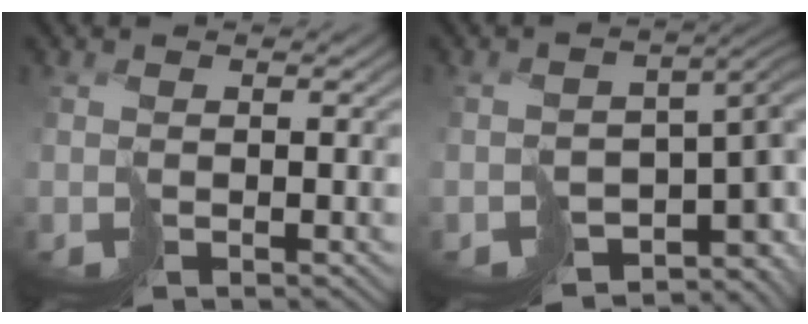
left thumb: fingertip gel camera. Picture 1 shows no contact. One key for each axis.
{"total": 8.1, "fx": -3.5, "fy": 4.6, "fz": 5.6, "tx": -0.083, "ty": -0.040, "tz": -0.020}